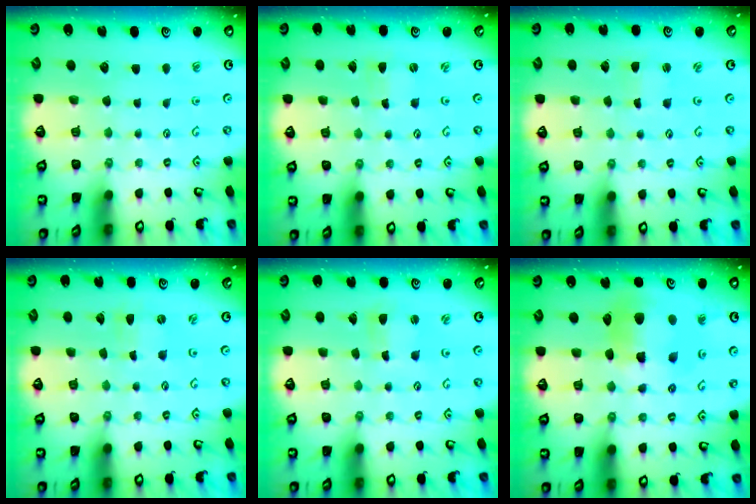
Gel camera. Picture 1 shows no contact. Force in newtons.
{"total": 0.0}
{"total": 0.5, "press": 0.5, "slide": 0.1}
{"total": 0.0}
{"total": 1.7, "press": 1.7, "slide": 0.3}
{"total": 12.8, "press": 12.7, "slide": 2.0}